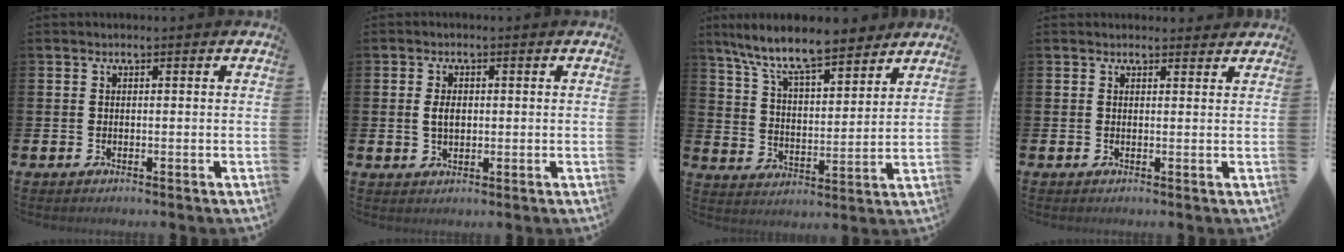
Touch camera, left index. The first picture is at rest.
{"total": 2.5, "force": [0.3, 1.6, 1.9], "torque": [-0.026, 0.003, 0.001]}
{"total": 10.1, "force": [9.0, 1.9, 4.2], "torque": [-0.110, -0.049, 0.158]}
{"total": 1.2, "force": [1.1, 0.4, 0.1], "torque": [0.005, -0.001, 0.019]}